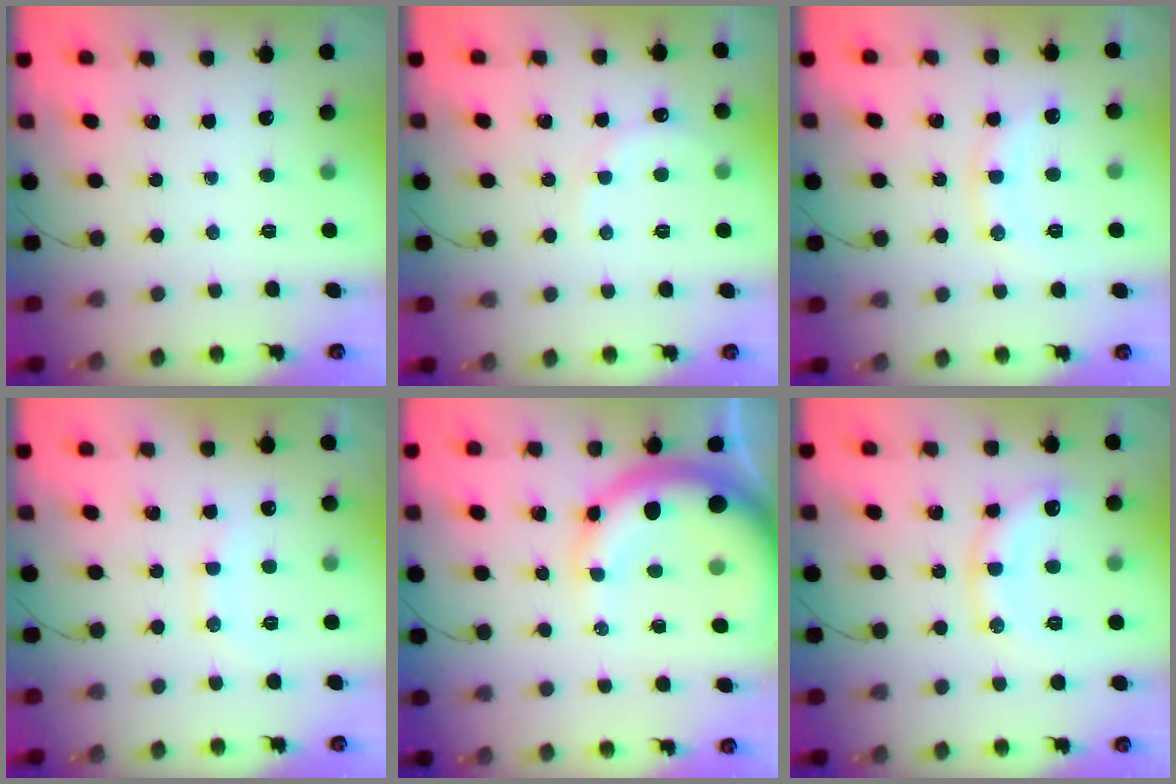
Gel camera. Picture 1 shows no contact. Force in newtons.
{"total": 7.6, "press": 7.5, "slide": 1.1}
{"total": 11.5, "press": 11.5, "slide": 0.5}
{"total": 8.6, "press": 8.6, "slide": 0.6}
{"total": 13.5, "press": 13.2, "slide": 2.6}
{"total": 11.5, "press": 11.5, "slide": 0.6}